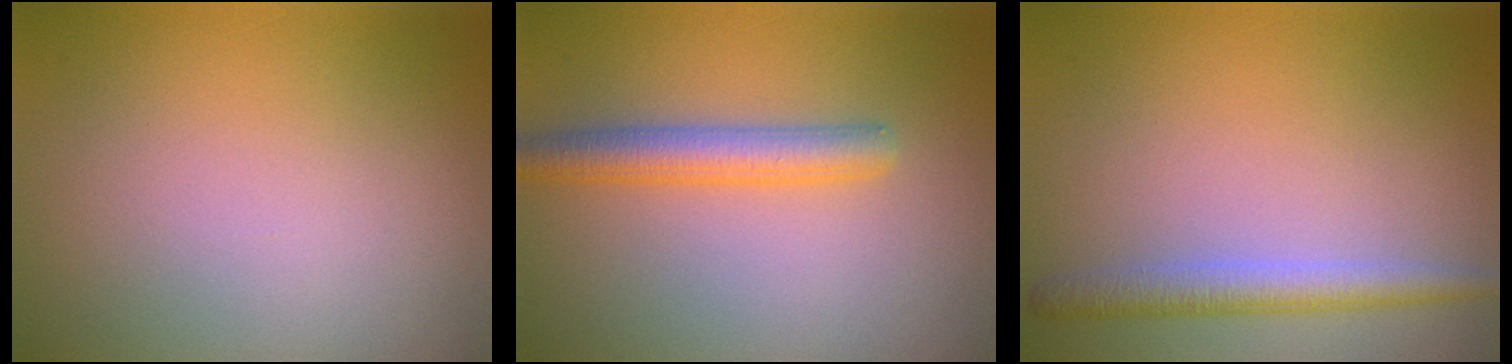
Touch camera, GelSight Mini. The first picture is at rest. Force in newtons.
{"total": 3.2, "press": 3.2, "slide": 0.1}
{"total": 2.9, "press": 2.9, "slide": 0.1}